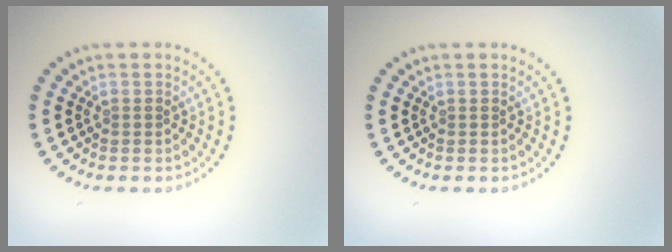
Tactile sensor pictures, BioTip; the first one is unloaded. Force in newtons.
{"total": 0.0}